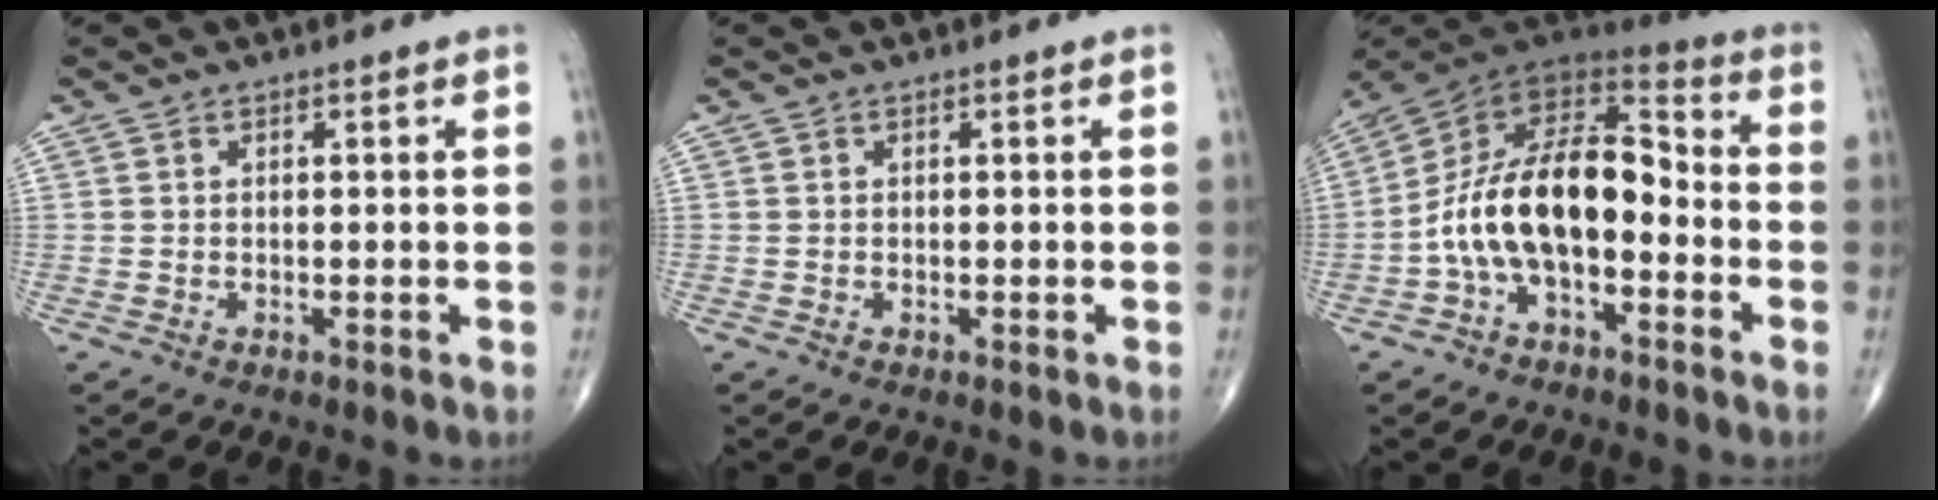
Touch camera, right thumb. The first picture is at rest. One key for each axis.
{"total": 0.0}
{"total": 17.6, "fx": -3.6, "fy": 9.5, "fz": 14.4, "tx": -0.237, "ty": 0.065, "tz": -0.073}